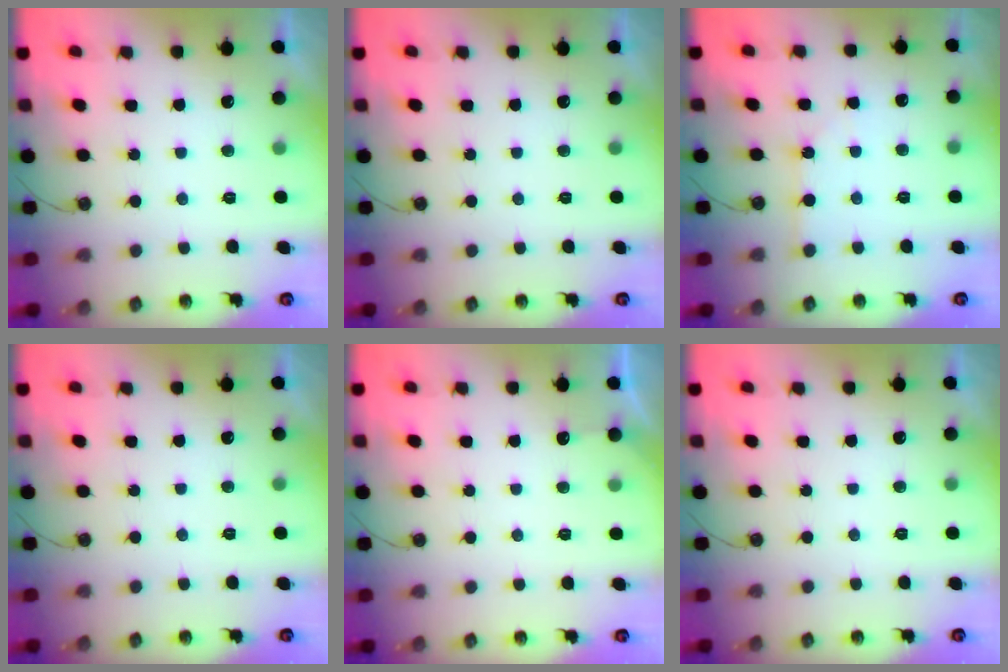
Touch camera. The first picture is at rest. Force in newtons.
{"total": 0.0}
{"total": 1.2, "press": 1.2, "slide": 0.2}
{"total": 0.0}
{"total": 2.3, "press": 2.3, "slide": 0.3}
{"total": 0.0}